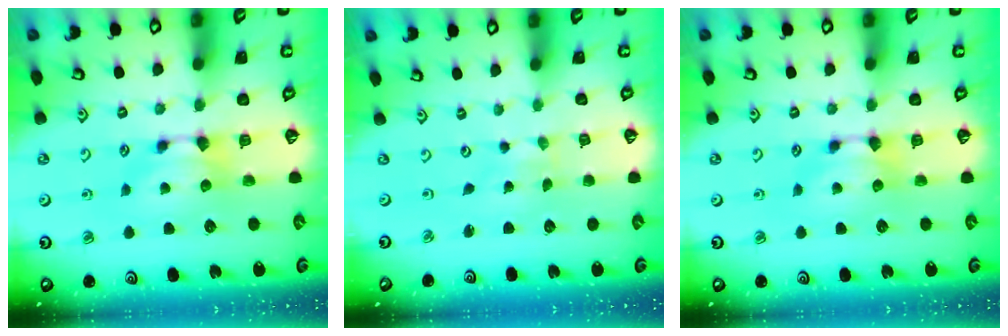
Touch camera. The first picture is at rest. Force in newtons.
{"total": 4.6, "press": 4.5, "slide": 0.2}
{"total": 0.0}